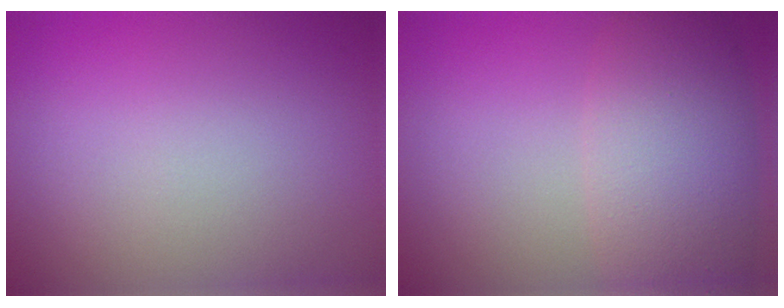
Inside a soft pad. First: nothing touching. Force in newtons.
{"total": 6.7, "press": 6.7, "slide": 0.4}